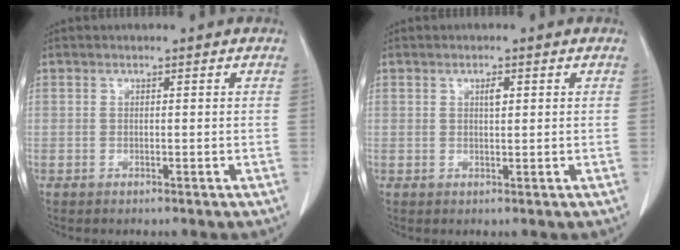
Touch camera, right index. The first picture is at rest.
{"total": 1.3, "force": [0.5, 0.4, 1.1], "torque": [-0.021, 0.000, 0.009]}